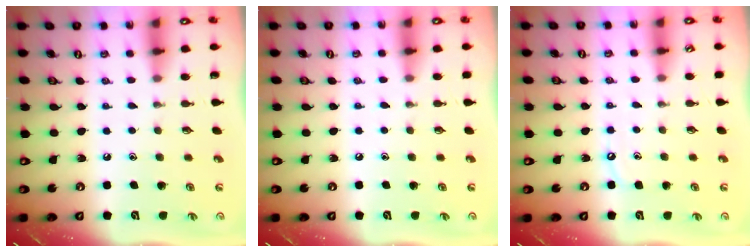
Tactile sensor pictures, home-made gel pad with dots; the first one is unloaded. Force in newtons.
{"total": 2.5, "press": 2.4, "slide": 0.4}
{"total": 5.3, "press": 5.2, "slide": 0.7}